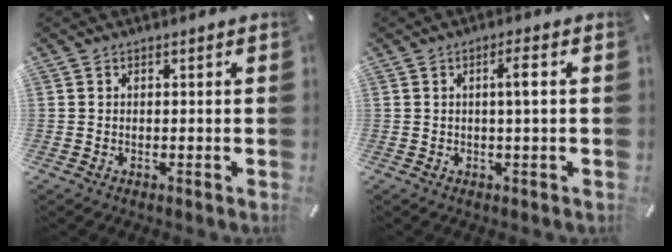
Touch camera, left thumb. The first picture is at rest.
{"total": 3.9, "force": [0.6, 0.4, 3.8], "torque": [-0.074, 0.004, 0.005]}